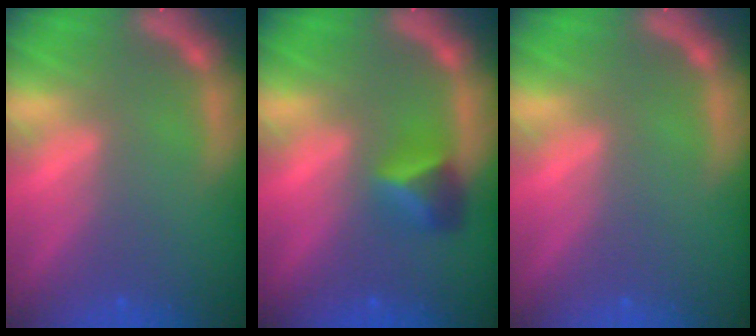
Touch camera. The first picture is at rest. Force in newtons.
{"total": 2.9}
{"total": 0.0}